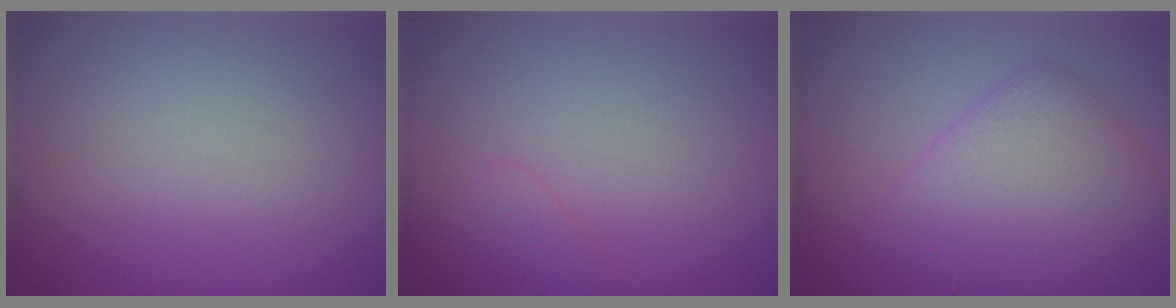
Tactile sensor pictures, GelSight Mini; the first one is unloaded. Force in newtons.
{"total": 1.3, "press": 1.3, "slide": 0.0}
{"total": 5.8, "press": 5.8, "slide": 0.3}